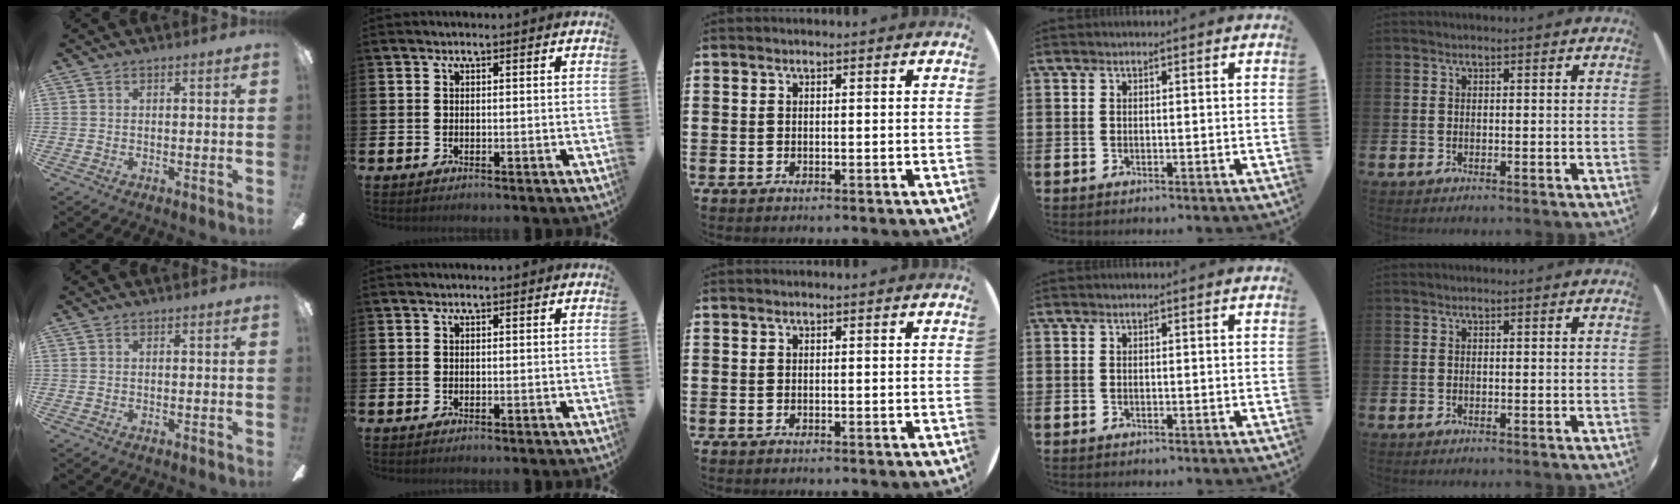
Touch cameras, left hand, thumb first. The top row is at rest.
{}